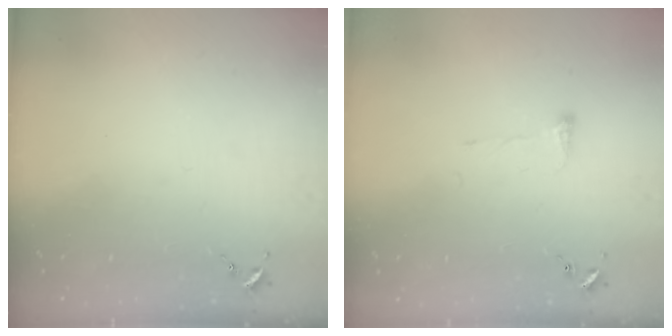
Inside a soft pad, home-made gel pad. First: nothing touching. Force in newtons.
{"total": 3.8, "press": 3.7, "slide": 0.6}